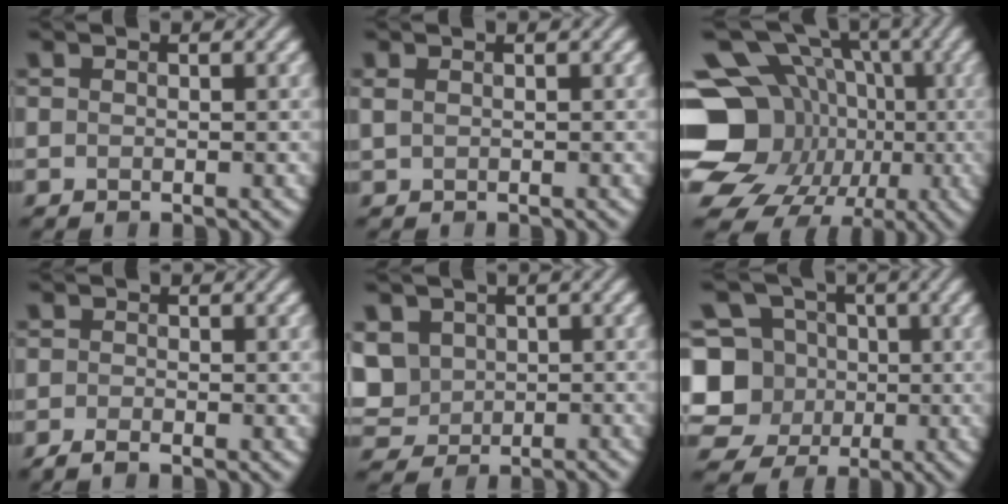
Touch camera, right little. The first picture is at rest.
{"total": 0.5, "force": [0.3, 0.2, 0.3], "torque": [-0.007, 0.002, 0.010]}
{"total": 19.5, "force": [-2.8, 17.3, 8.4], "torque": [-0.197, -0.003, -0.071]}
{"total": 0.7, "force": [-0.7, 0.1, 0.3], "torque": [-0.002, -0.006, -0.011]}
{"total": 4.0, "force": [0.4, 3.7, 1.5], "torque": [-0.051, 0.000, 0.015]}
{"total": 9.8, "force": [-1.0, 9.4, 2.6], "torque": [-0.091, 0.024, -0.030]}